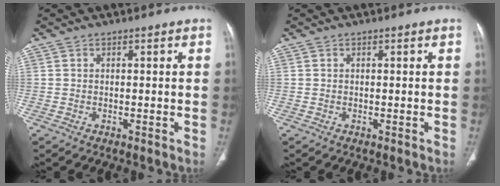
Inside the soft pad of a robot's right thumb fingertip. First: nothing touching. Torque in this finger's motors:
{"motor_torque": [-0.11, 0.11, -0.21, 0.21, 0.00]}